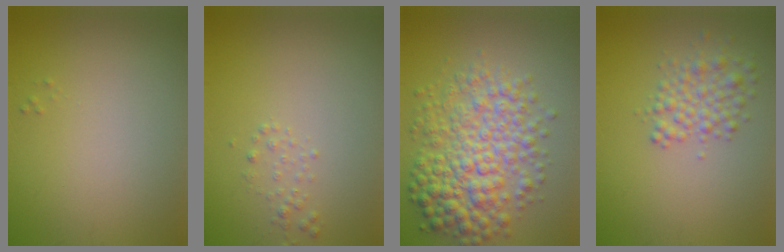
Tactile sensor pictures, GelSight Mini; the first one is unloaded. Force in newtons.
{"total": 1.0, "press": 1.0, "slide": 0.1}
{"total": 7.9, "press": 7.9, "slide": 0.1}
{"total": 3.1, "press": 3.1, "slide": 0.1}